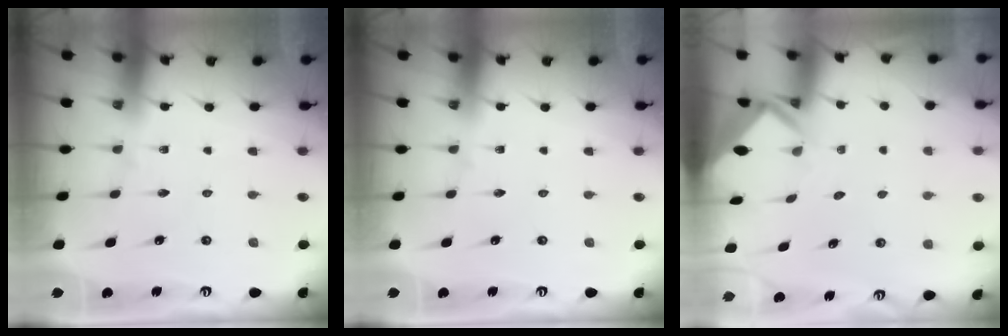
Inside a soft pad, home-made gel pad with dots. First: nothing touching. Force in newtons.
{"total": 0.0}
{"total": 3.0, "press": 3.0, "slide": 0.2}